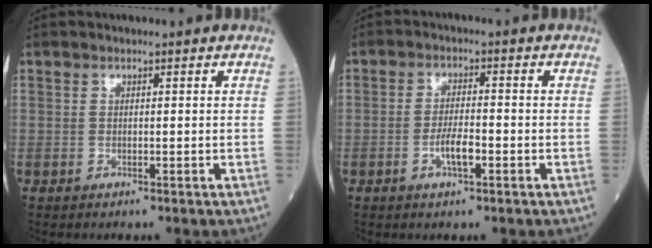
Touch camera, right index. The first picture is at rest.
{"total": 4.0, "force": [-1.5, 0.9, 3.6], "torque": [-0.068, 0.002, -0.029]}